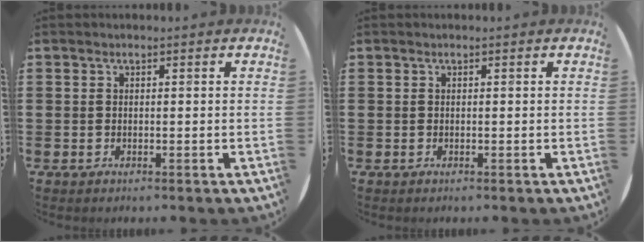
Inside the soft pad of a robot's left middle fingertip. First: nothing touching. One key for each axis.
{"total": 0.0}